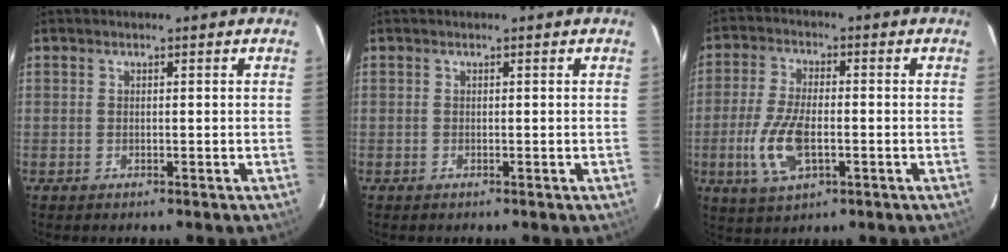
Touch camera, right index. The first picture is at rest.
{"total": 0.0}
{"total": 10.0, "force": [-2.6, 4.4, 8.5], "torque": [-0.185, -0.006, -0.047]}